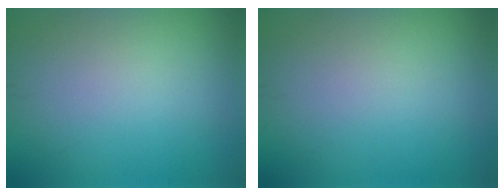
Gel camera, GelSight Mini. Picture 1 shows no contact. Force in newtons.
{"total": 0.0}